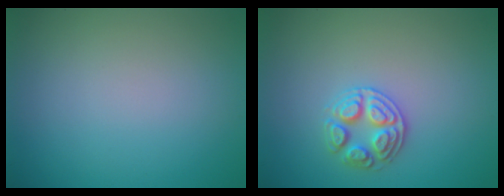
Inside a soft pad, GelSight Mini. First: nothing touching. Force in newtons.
{"total": 2.7, "press": 2.7, "slide": 0.5}